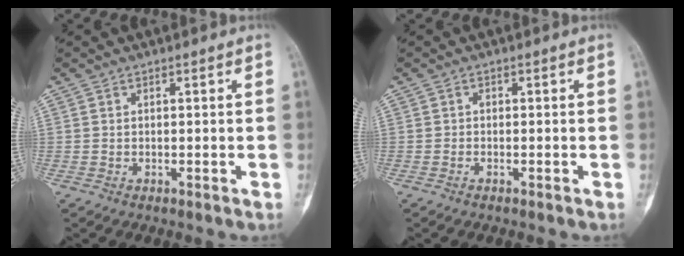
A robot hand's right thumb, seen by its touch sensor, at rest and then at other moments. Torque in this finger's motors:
{"motor_torque": [-0.13, -0.24, -0.11, 0.03, -0.02]}